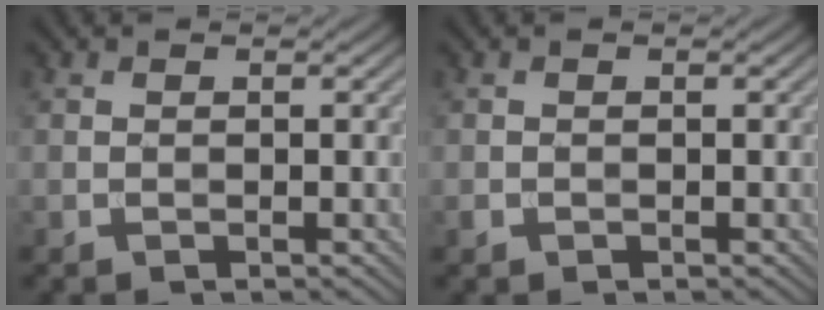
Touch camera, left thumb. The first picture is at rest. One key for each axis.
{"total": 0.6, "fx": -0.3, "fy": 0.5, "fz": 0.1, "tx": -0.003, "ty": -0.005, "tz": -0.006}